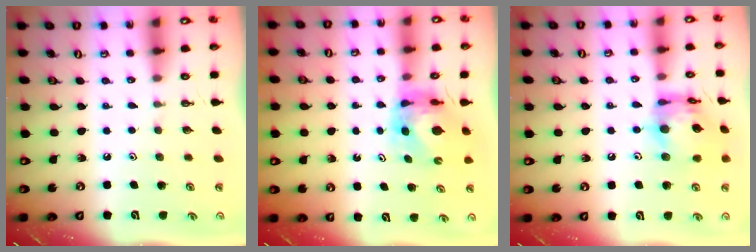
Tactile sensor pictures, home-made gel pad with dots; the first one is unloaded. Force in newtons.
{"total": 7.0, "press": 7.0, "slide": 0.6}
{"total": 16.0, "press": 15.9, "slide": 1.6}